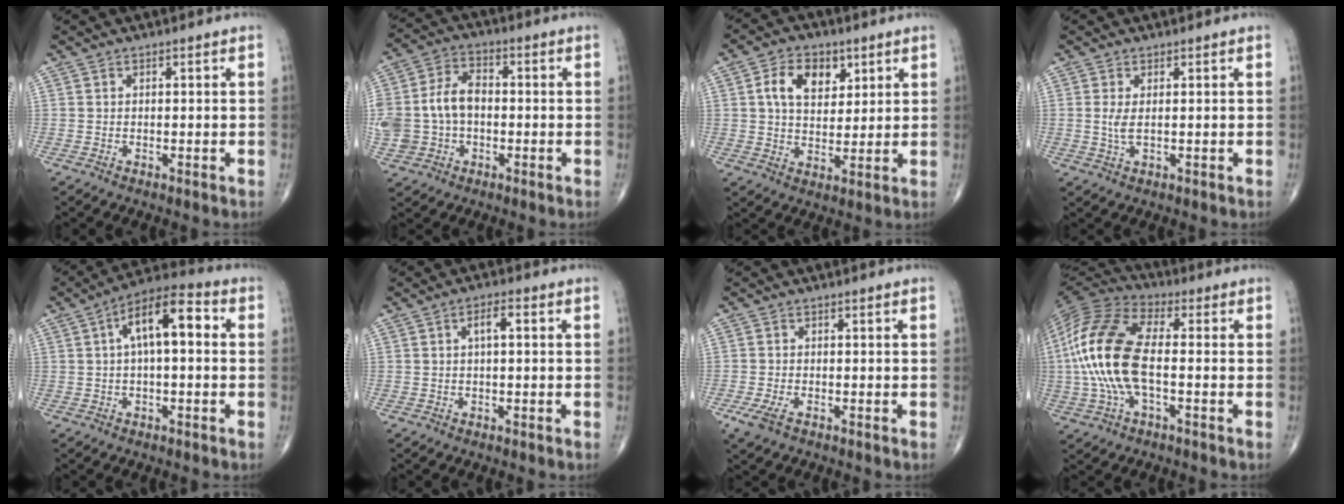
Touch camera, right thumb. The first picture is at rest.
{"total": 13.3, "force": [-1.0, 9.7, 9.1], "torque": [-0.194, 0.030, -0.016]}
{"total": 9.3, "force": [3.4, 6.2, 6.0], "torque": [-0.077, -0.009, 0.059]}
{"total": 2.4, "force": [0.3, 0.8, 2.2], "torque": [-0.054, -0.005, 0.010]}
{"total": 11.2, "force": [1.8, 4.7, 10.0], "torque": [-0.162, 0.037, 0.019]}
{"total": 3.1, "force": [0.6, 1.1, 2.8], "torque": [-0.048, 0.010, 0.008]}
{"total": 3.3, "force": [-1.7, 1.6, 2.4], "torque": [-0.058, -0.003, -0.031]}
{"total": 17.6, "force": [-1.3, 7.9, 15.7], "torque": [-0.344, 0.028, -0.027]}